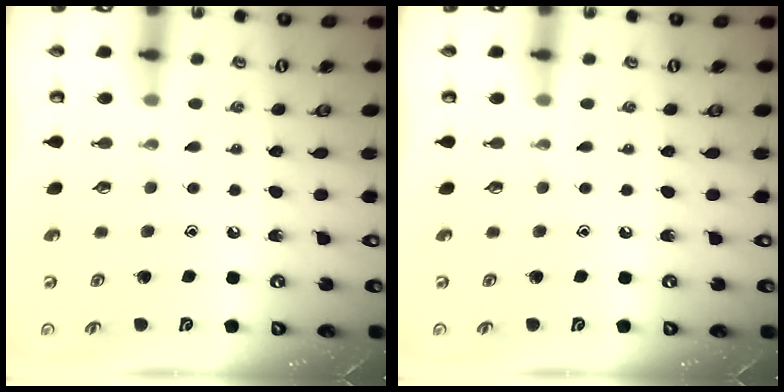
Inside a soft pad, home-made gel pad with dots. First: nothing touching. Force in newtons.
{"total": 0.0}